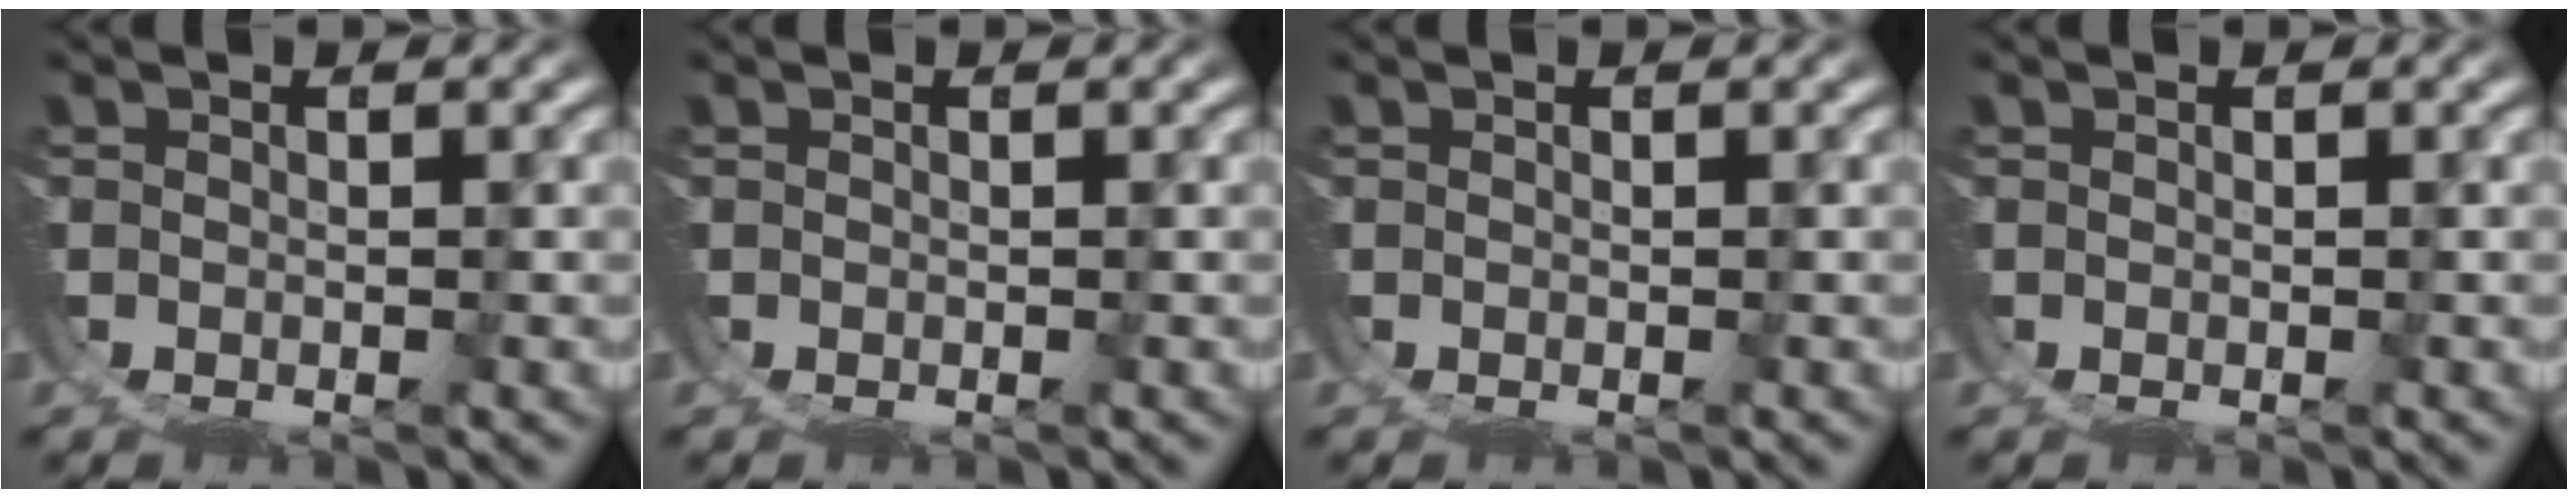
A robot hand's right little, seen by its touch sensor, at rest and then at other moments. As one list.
[{"total": 0.0}, {"total": 0.0}, {"total": 0.0}]